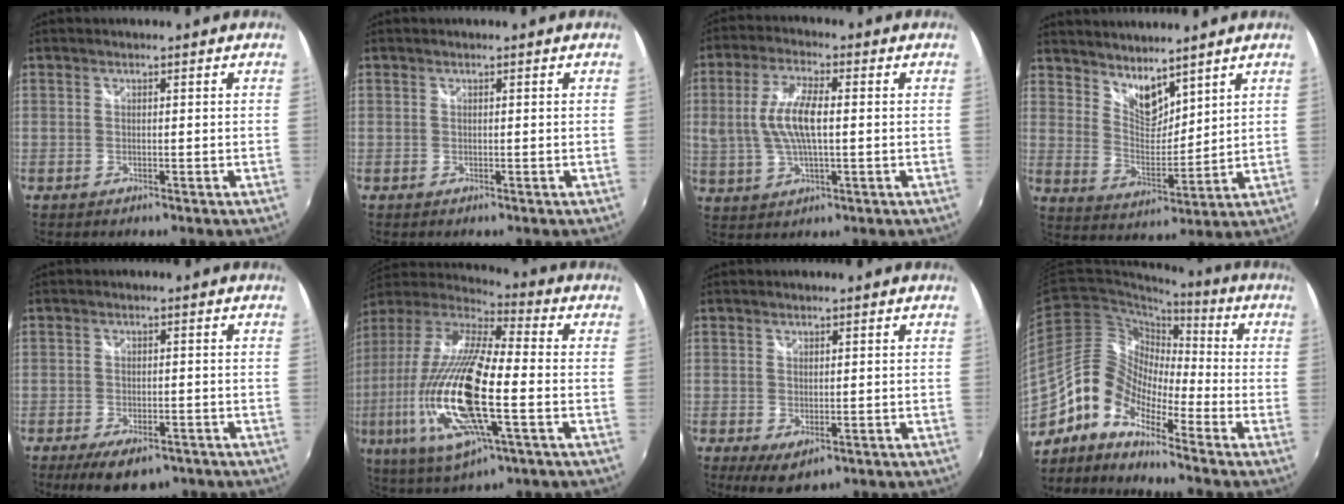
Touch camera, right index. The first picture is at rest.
{"total": 0.0}
{"total": 9.4, "force": [0.3, 3.3, 8.7], "torque": [-0.177, 0.003, 0.010]}
{"total": 7.9, "force": [6.6, 2.8, 3.3], "torque": [-0.047, -0.006, 0.123]}
{"total": 8.7, "force": [-6.1, 3.7, 5.0], "torque": [-0.109, -0.021, -0.092]}
{"total": 25.1, "force": [-4.9, 6.6, 23.8], "torque": [-0.457, -0.039, -0.097]}
{"total": 3.9, "force": [-1.1, 2.5, 2.8], "torque": [-0.052, -0.015, -0.013]}
{"total": 12.1, "force": [-7.3, 6.5, 7.1], "torque": [-0.120, 0.020, -0.164]}